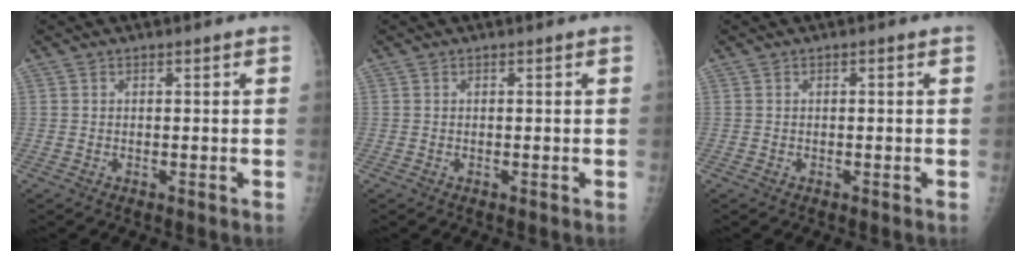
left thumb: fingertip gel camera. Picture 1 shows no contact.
{"total": 0.0}
{"total": 0.0}